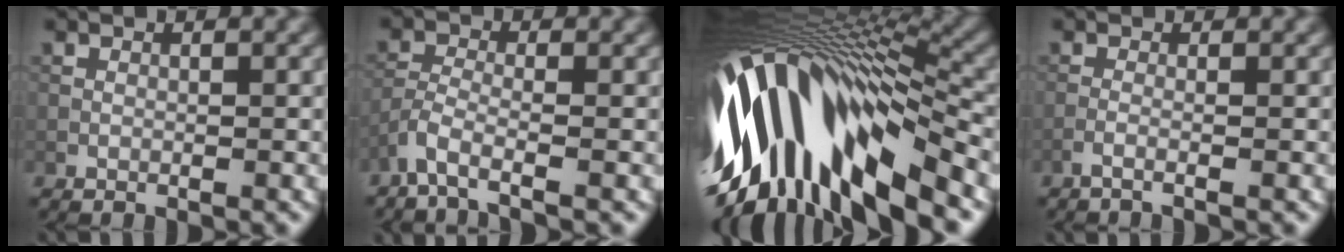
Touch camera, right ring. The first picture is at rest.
{"total": 2.5, "force": [-2.0, 0.5, 1.4], "torque": [-0.031, -0.003, -0.053]}
{"total": 15.9, "force": [-4.9, 7.2, 13.3], "torque": [-0.260, -0.006, -0.074]}
{"total": 1.1, "force": [-0.7, 0.2, 0.8], "torque": [-0.009, -0.002, -0.024]}